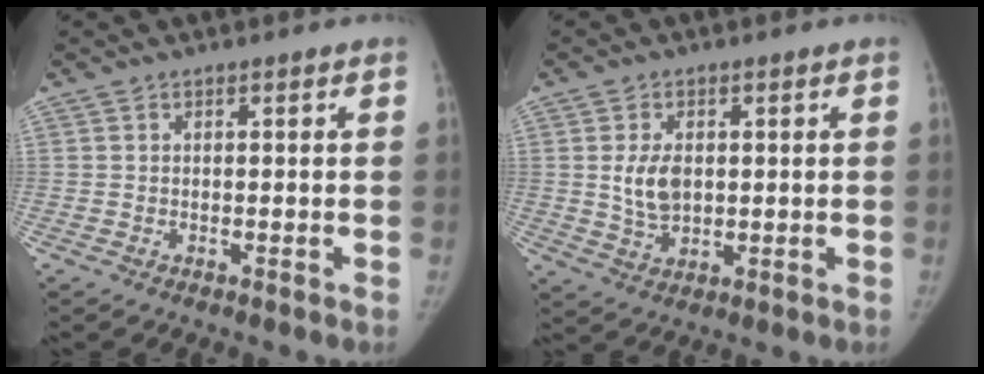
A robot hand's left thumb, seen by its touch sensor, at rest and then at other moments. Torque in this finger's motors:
{"motor_torque": [-0.23, 0.45, 0.44, 0.47, 0.02]}